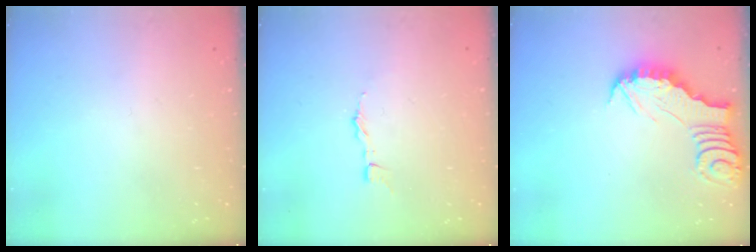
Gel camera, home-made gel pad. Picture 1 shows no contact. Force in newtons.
{"total": 1.6, "press": 1.6, "slide": 0.1}
{"total": 3.2, "press": 3.1, "slide": 0.4}